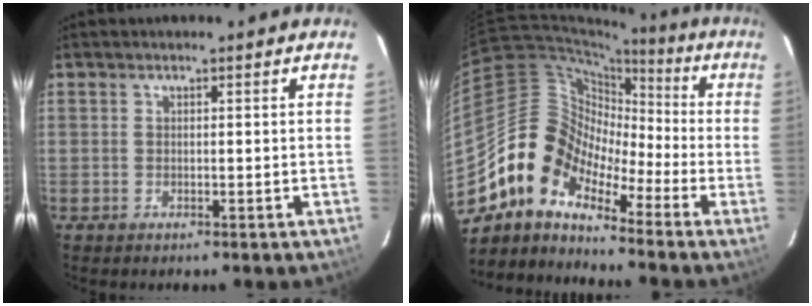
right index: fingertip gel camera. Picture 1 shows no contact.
{"total": 11.1, "force": [-7.8, 6.3, 4.7], "torque": [-0.075, 0.030, -0.178]}